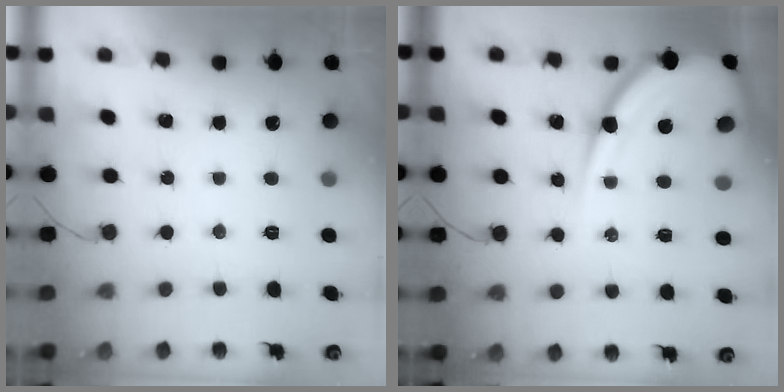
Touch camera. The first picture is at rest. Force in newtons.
{"total": 16.1, "press": 16.0, "slide": 1.5}